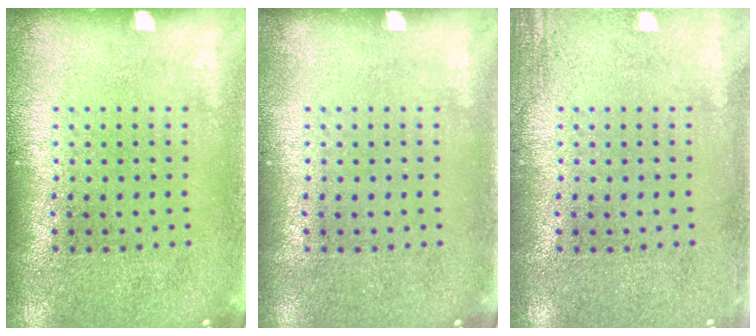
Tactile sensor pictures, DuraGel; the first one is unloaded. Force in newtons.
{"total": 0.0}
{"total": 1.8, "press": 1.8, "slide": 0.2}